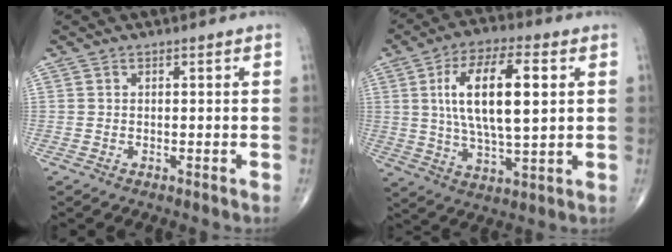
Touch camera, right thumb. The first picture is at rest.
{"total": 16.6, "force": [3.4, 6.4, 14.9], "torque": [-0.258, -0.001, 0.061]}